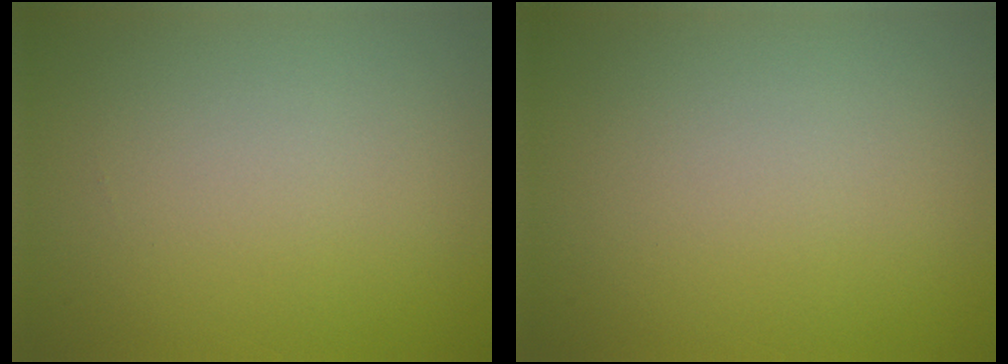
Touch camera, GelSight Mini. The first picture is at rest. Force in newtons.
{"total": 0.0}